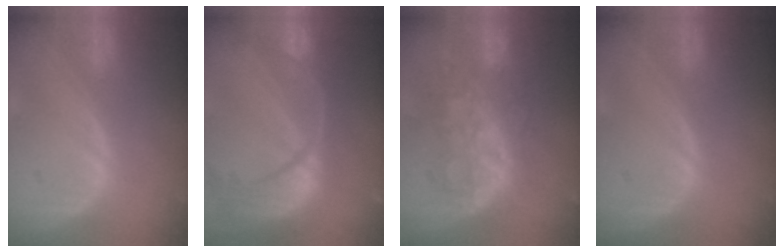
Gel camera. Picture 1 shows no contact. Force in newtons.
{"total": 13.6, "press": 10.9, "slide": 8.2}
{"total": 8.3, "press": 8.3, "slide": 0.2}
{"total": 0.0}